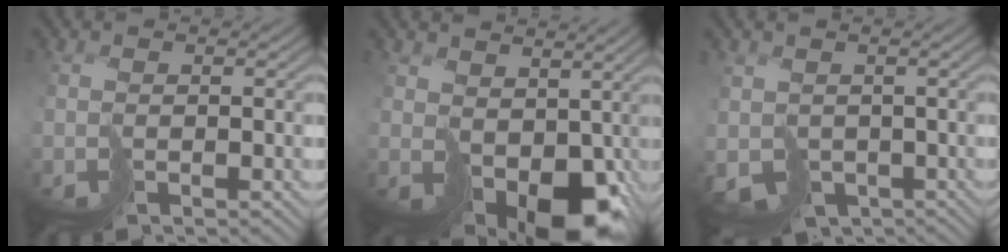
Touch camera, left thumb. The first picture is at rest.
{"total": 9.7, "force": [0.5, 6.7, 7.0], "torque": [-0.133, -0.043, 0.040]}
{"total": 4.2, "force": [-0.8, 3.7, 1.9], "torque": [-0.043, -0.033, -0.007]}